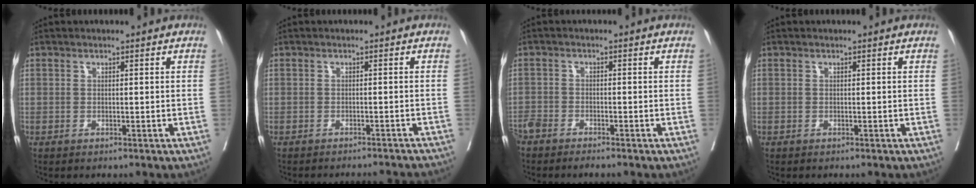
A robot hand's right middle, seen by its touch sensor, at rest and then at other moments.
{"total": 8.4, "force": [-8.2, 0.2, 1.8], "torque": [-0.012, -0.002, -0.086]}
{"total": 4.3, "force": [-3.8, 0.9, 1.8], "torque": [-0.029, -0.005, -0.067]}
{"total": 0.0}